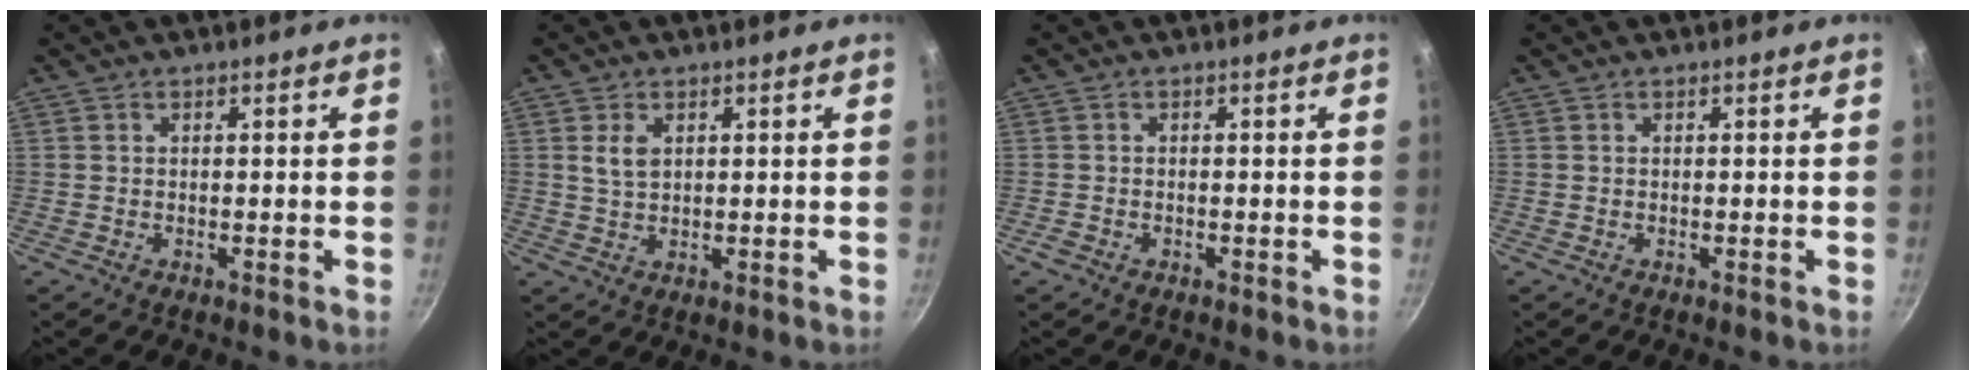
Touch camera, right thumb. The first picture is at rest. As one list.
[{"total": 3.4, "force": [1.2, 2.1, 2.5], "torque": [-0.043, -0.006, 0.025]}, {"total": 1.3, "force": [-0.8, 0.8, 0.6], "torque": [-0.015, 0.004, -0.014]}, {"total": 0.0}]